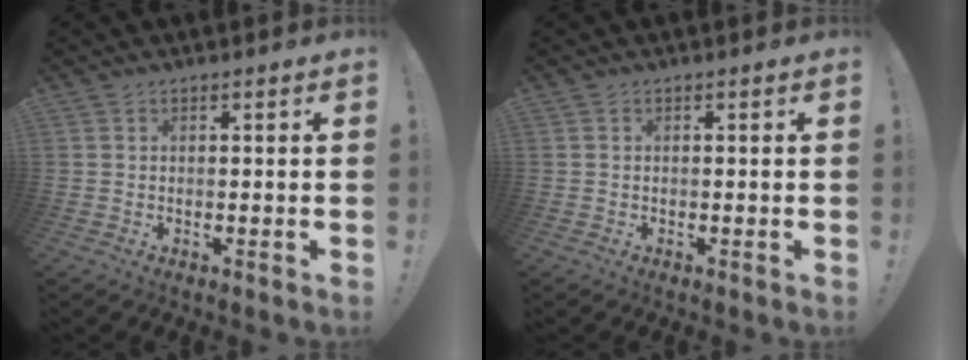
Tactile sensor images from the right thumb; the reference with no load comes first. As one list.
[{"total": 0.0}]